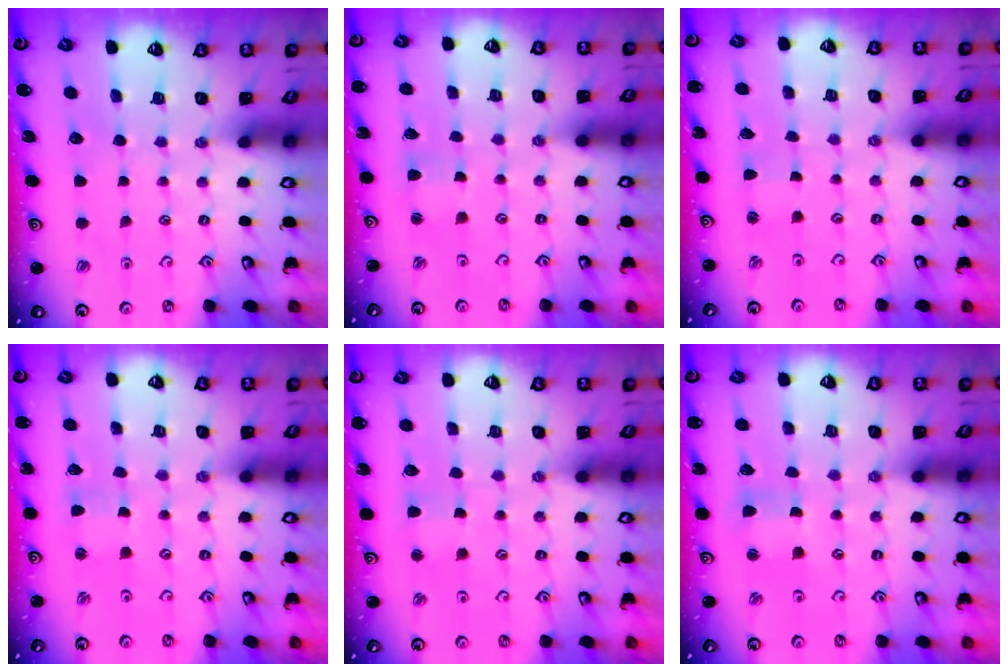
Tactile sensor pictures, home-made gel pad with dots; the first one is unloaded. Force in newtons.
{"total": 2.9, "press": 2.9, "slide": 0.3}
{"total": 1.0, "press": 1.0, "slide": 0.2}
{"total": 0.7, "press": 0.7, "slide": 0.2}
{"total": 3.3, "press": 3.3, "slide": 0.3}
{"total": 2.1, "press": 2.1, "slide": 0.3}